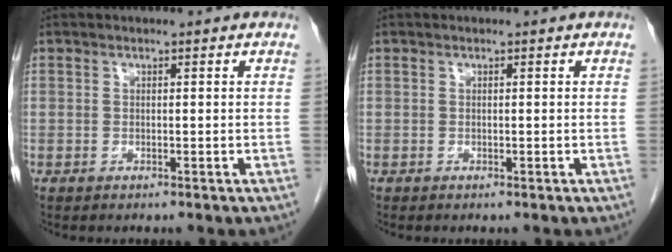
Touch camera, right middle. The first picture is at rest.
{"total": 0.0}